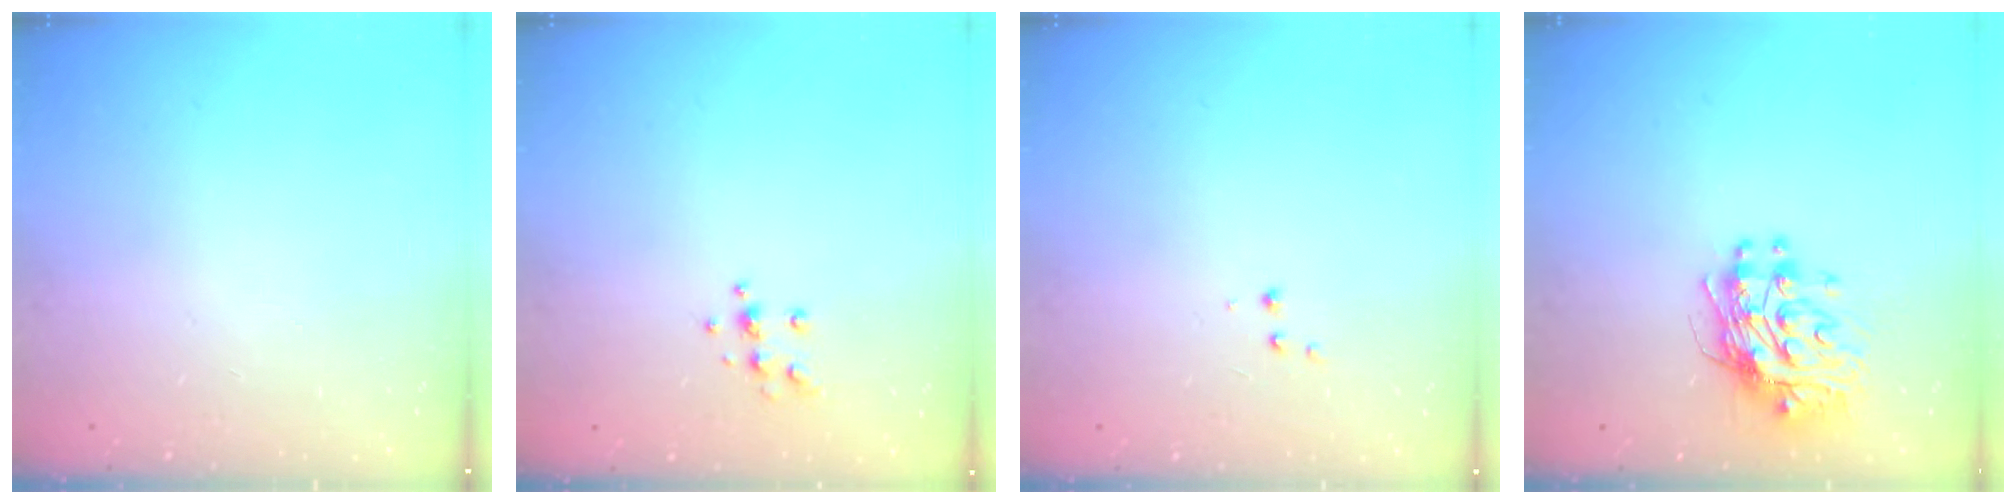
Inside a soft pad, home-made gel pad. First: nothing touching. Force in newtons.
{"total": 5.7, "press": 5.6, "slide": 1.1}
{"total": 2.6, "press": 2.5, "slide": 0.6}
{"total": 10.1, "press": 10.1, "slide": 0.8}